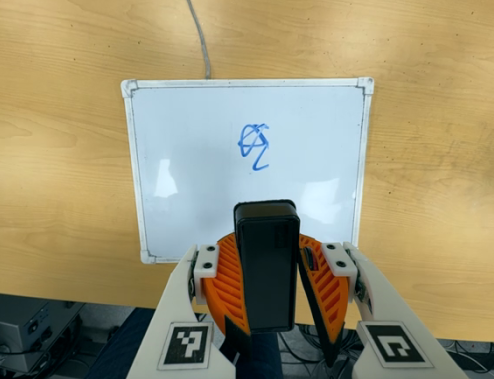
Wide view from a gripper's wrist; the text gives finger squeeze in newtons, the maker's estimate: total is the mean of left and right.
{"total": 8.6, "left": 9.3, "right": 7.8}